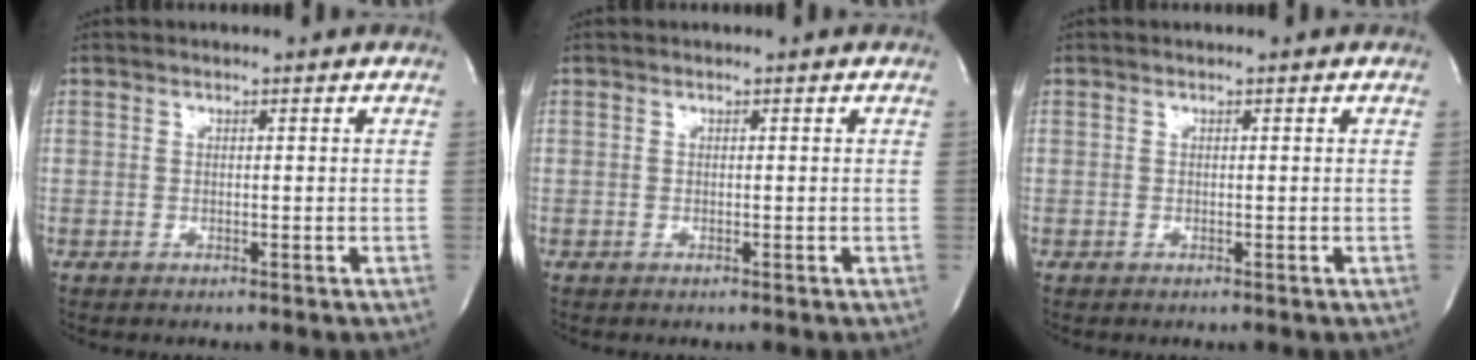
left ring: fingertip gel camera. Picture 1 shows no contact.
{"total": 0.0}
{"total": 0.0}